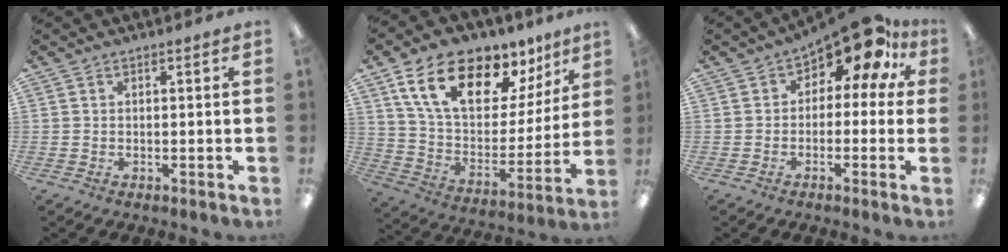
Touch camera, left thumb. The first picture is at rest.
{"total": 19.8, "force": [12.7, 9.7, 11.6], "torque": [-0.211, -0.068, 0.224]}
{"total": 10.1, "force": [6.3, 4.0, 6.8], "torque": [-0.109, -0.042, 0.106]}